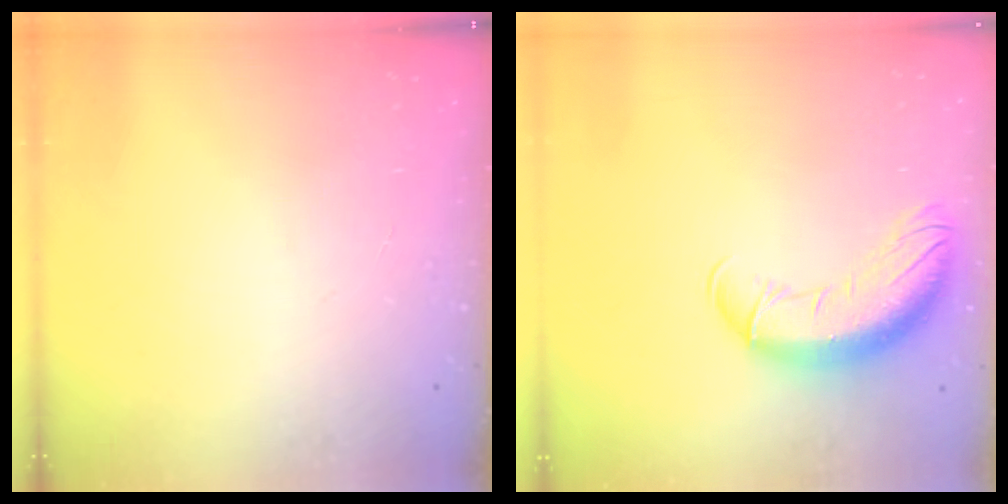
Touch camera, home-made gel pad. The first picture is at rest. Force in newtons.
{"total": 14.8, "press": 14.3, "slide": 3.6}